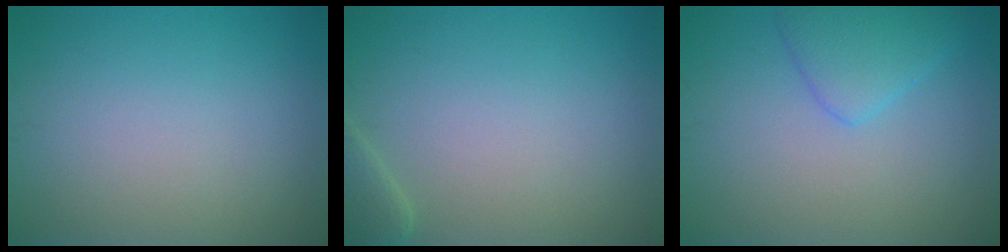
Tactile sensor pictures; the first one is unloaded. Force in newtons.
{"total": 1.9, "press": 1.9, "slide": 0.3}
{"total": 2.8, "press": 2.8, "slide": 0.1}